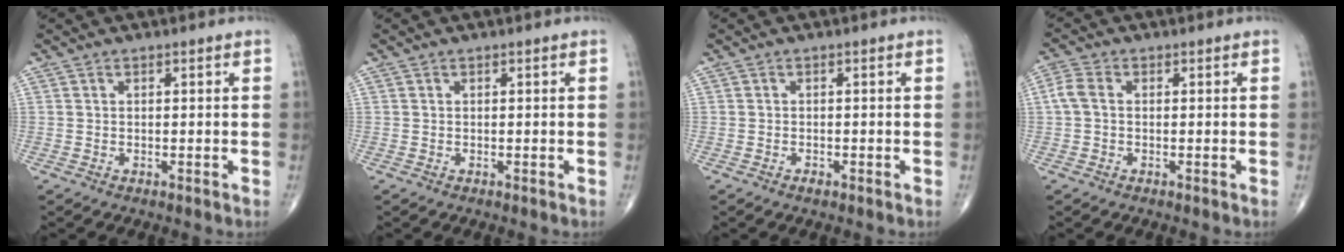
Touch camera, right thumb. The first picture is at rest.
{"total": 0.0}
{"total": 0.9, "force": [-0.6, 0.4, 0.5], "torque": [-0.009, 0.002, -0.009]}
{"total": 3.3, "force": [0.0, 2.2, 2.4], "torque": [-0.059, 0.008, -0.007]}